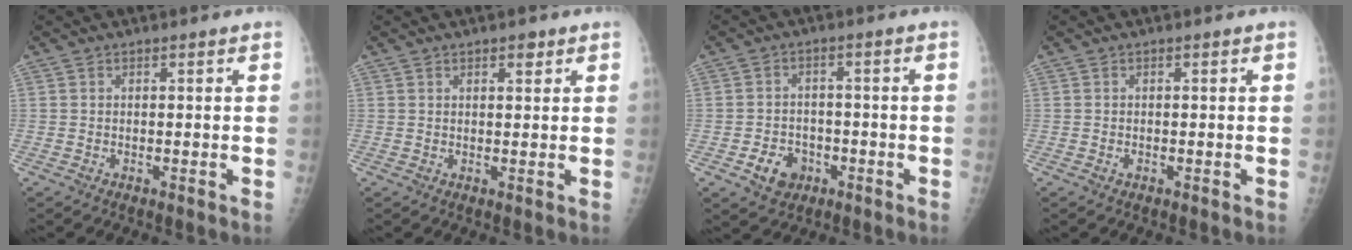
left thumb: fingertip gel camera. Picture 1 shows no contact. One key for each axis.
{"total": 2.0, "fx": 1.2, "fy": 0.9, "fz": 1.2, "tx": -0.010, "ty": -0.005, "tz": 0.017}
{"total": 5.8, "fx": -2.6, "fy": 4.6, "fz": 2.4, "tx": -0.019, "ty": 0.017, "tz": -0.037}
{"total": 0.6, "fx": -0.3, "fy": 0.4, "fz": 0.4, "tx": -0.007, "ty": 0.004, "tz": -0.004}